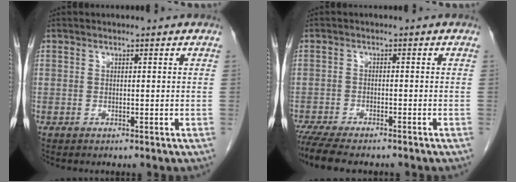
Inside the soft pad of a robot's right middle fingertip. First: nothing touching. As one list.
[{"total": 9.8, "force": [-8.3, 2.3, 4.8], "torque": [-0.078, -0.012, -0.129]}]